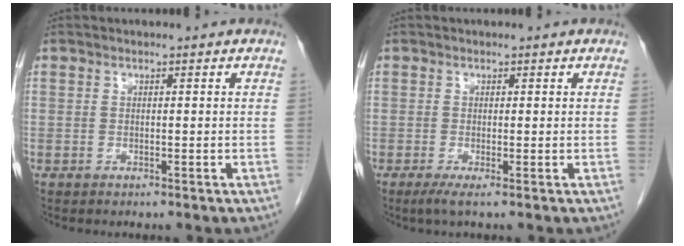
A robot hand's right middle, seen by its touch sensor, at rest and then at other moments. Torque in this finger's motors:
{"motor_torque": [0.74, -0.39, 0.15, 0.04]}